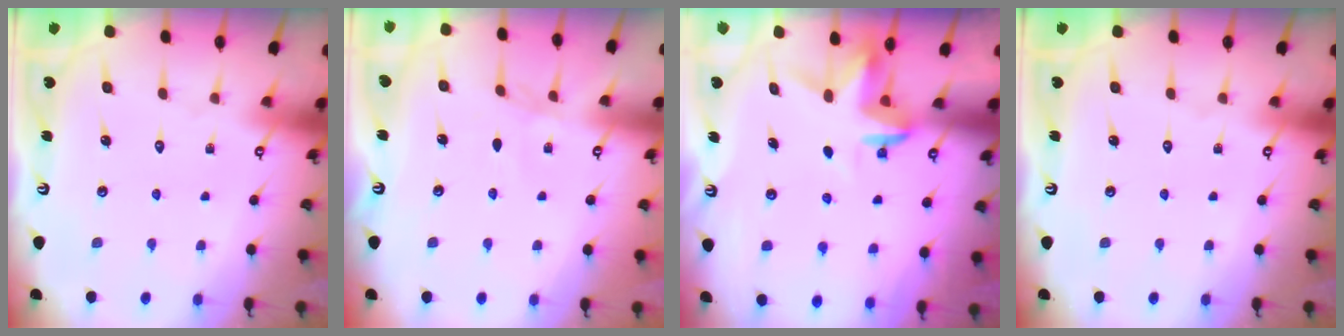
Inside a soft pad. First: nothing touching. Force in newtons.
{"total": 0.9, "press": 0.8, "slide": 0.3}
{"total": 3.4, "press": 3.4, "slide": 0.2}
{"total": 0.0}